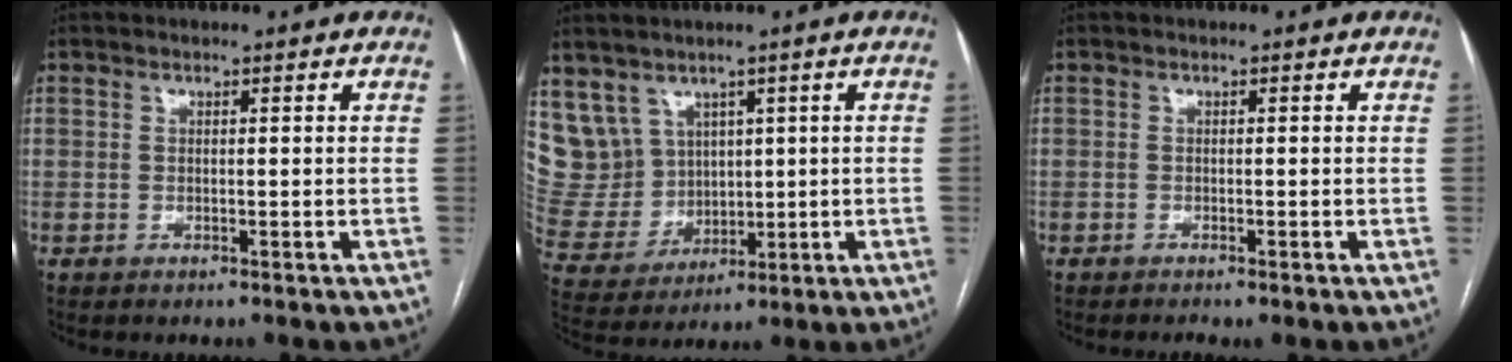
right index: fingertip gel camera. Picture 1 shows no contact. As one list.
[{"total": 10.7, "force": [5.1, 9.2, 1.9], "torque": [-0.063, 0.052, 0.134]}, {"total": 1.0, "force": [-0.8, -0.1, 0.7], "torque": [-0.014, -0.002, -0.013]}]